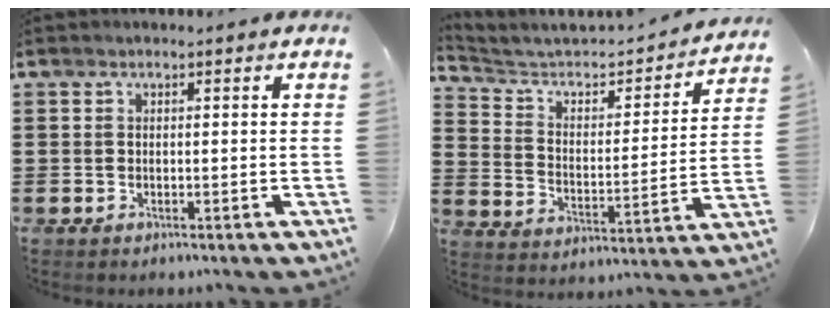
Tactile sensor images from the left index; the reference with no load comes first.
{"total": 3.9, "force": [3.4, 1.7, 1.1], "torque": [-0.050, -0.030, 0.046]}